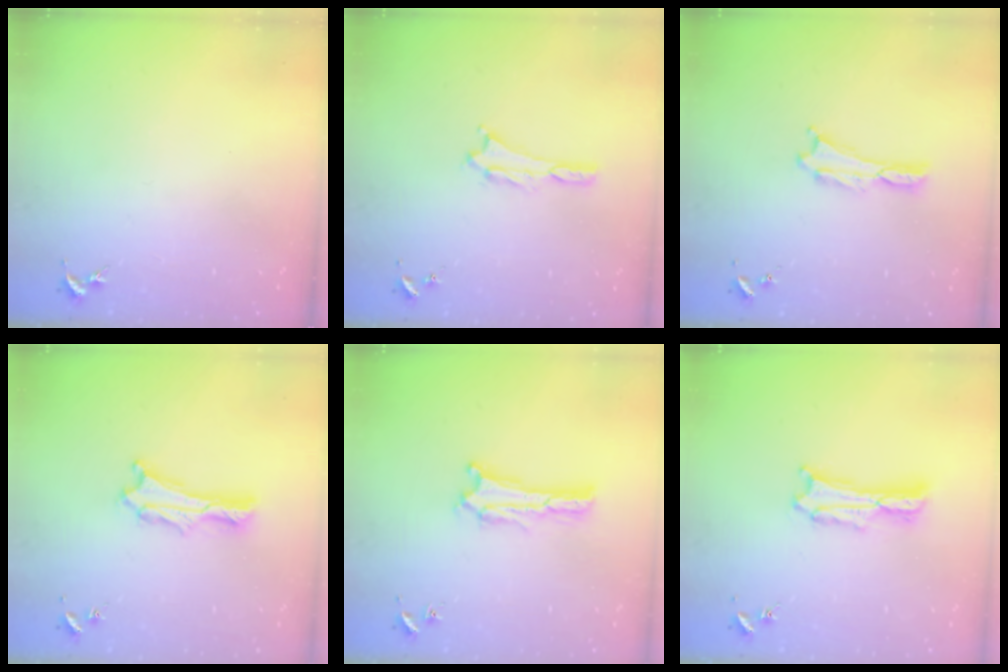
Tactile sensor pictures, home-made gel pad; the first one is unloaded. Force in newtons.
{"total": 0.7, "press": 0.7, "slide": 0.3}
{"total": 0.0}
{"total": 1.9, "press": 1.9, "slide": 0.2}
{"total": 0.6, "press": 0.5, "slide": 0.2}
{"total": 3.0, "press": 3.0, "slide": 0.3}